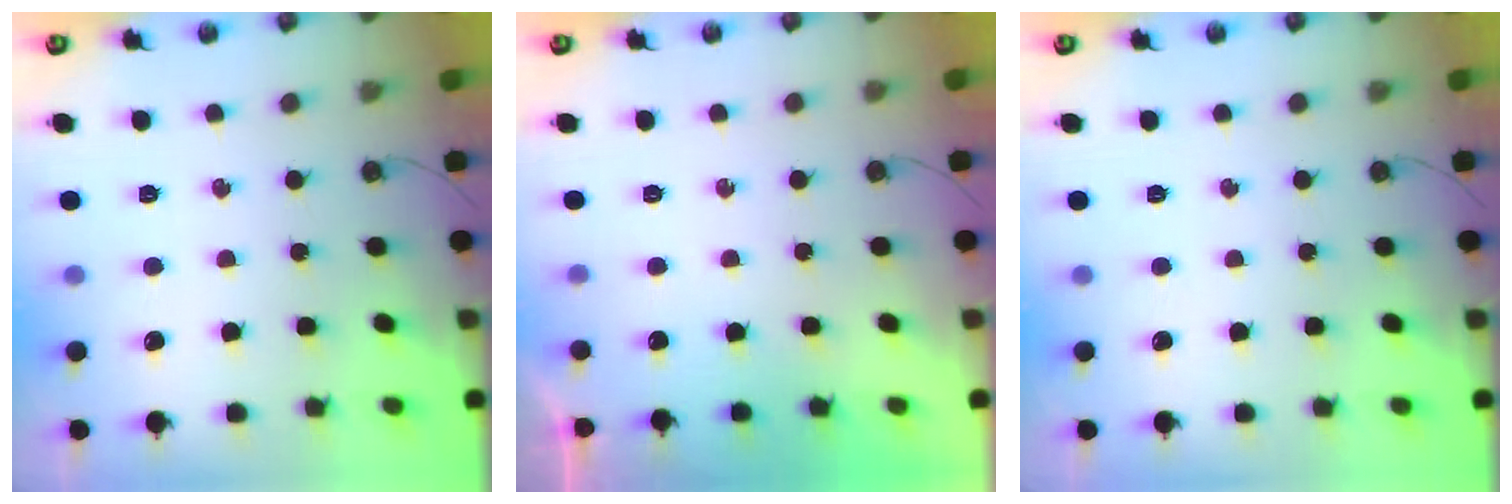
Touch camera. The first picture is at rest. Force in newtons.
{"total": 0.0}
{"total": 0.0}